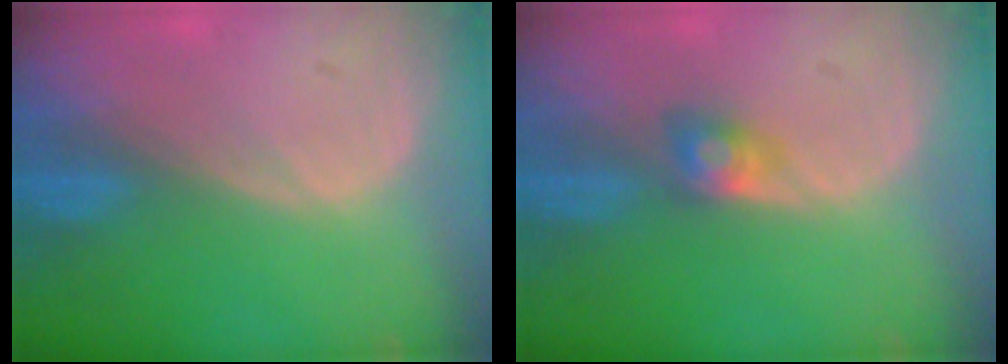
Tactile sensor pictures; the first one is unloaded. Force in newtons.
{"total": 2.6, "press": 2.5, "slide": 0.7}